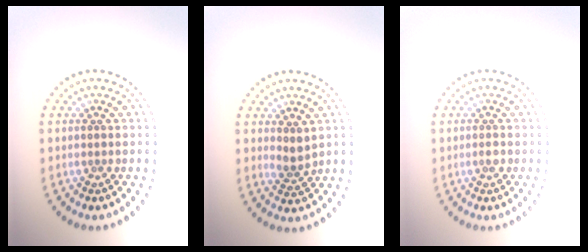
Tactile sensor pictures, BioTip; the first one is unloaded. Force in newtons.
{"total": 1.6, "press": 1.4, "slide": 0.9}
{"total": 0.8, "press": 0.7, "slide": 0.3}